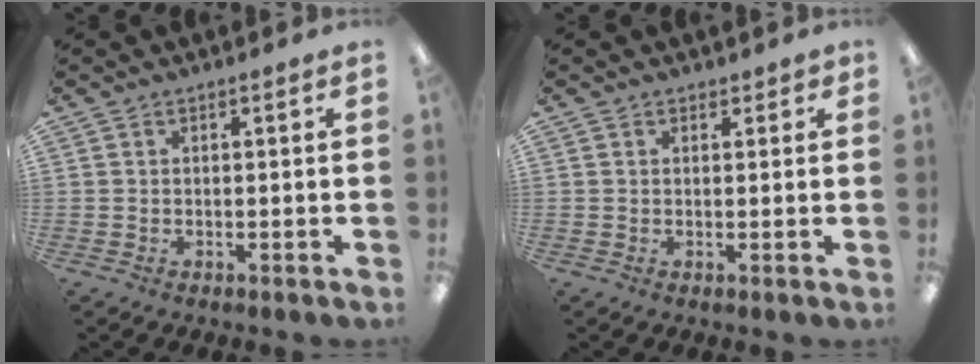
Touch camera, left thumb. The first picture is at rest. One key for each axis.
{"total": 1.3, "fx": 0.9, "fy": 0.9, "fz": 0.3, "tx": 0.004, "ty": -0.001, "tz": 0.015}